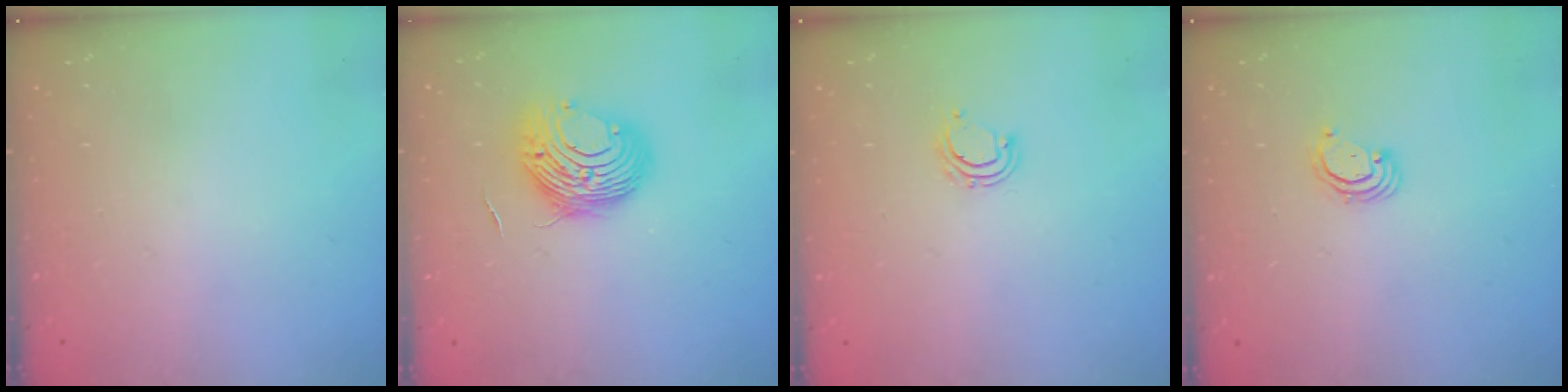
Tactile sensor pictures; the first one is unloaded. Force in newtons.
{"total": 10.4, "press": 10.4, "slide": 0.4}
{"total": 4.7, "press": 4.6, "slide": 0.3}
{"total": 2.5, "press": 2.5, "slide": 0.2}